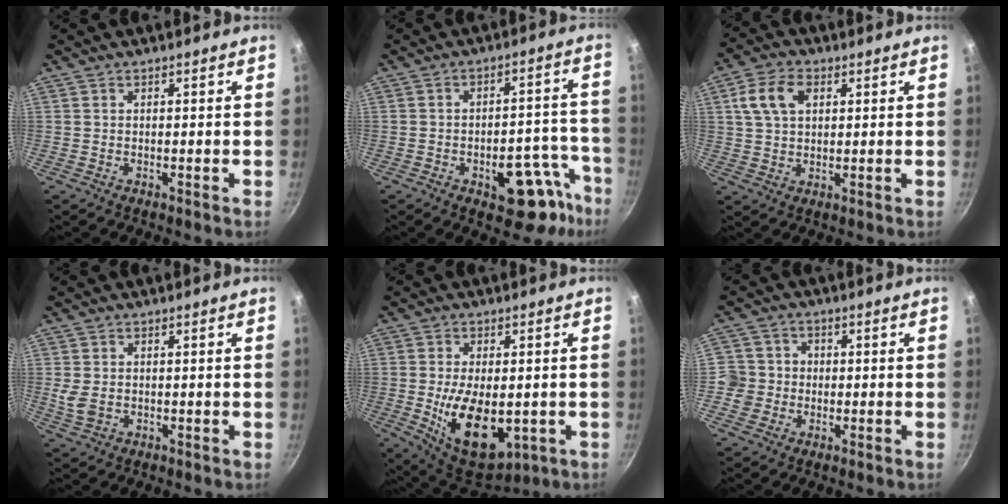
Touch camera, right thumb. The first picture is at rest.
{"total": 12.7, "force": [-6.9, 5.9, 8.8], "torque": [-0.078, 0.064, -0.083]}
{"total": 8.2, "force": [2.6, 5.3, 5.7], "torque": [-0.104, 0.008, 0.047]}
{"total": 3.5, "force": [-0.2, 2.6, 2.5], "torque": [-0.054, -0.002, 0.001]}
{"total": 14.5, "force": [-2.6, 7.7, 11.9], "torque": [-0.186, -0.014, -0.018]}
{"total": 5.9, "force": [-0.8, 5.8, 0.6], "torque": [0.020, 0.015, -0.021]}